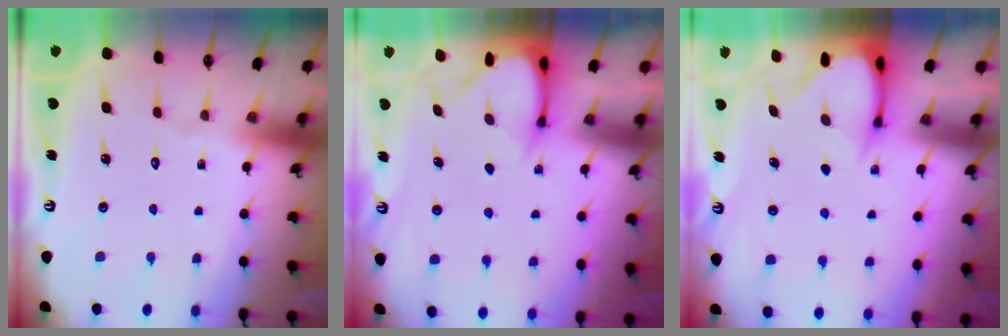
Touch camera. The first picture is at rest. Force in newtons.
{"total": 3.8, "press": 3.8, "slide": 0.2}
{"total": 3.3, "press": 3.3, "slide": 0.3}